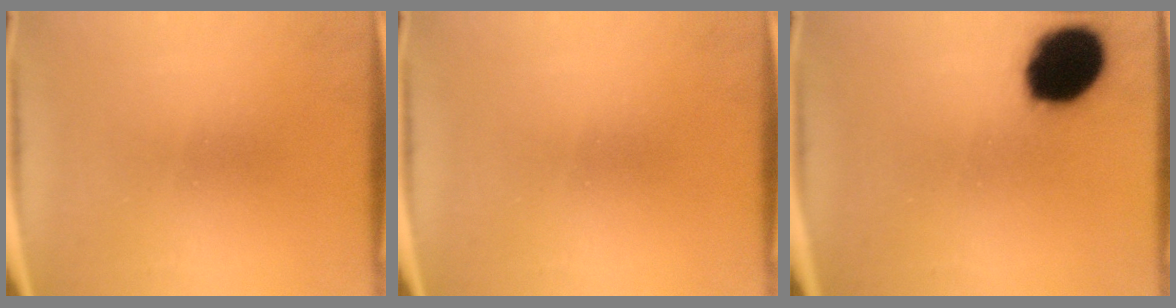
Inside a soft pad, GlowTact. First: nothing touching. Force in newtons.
{"total": 0.0}
{"total": 17.8}